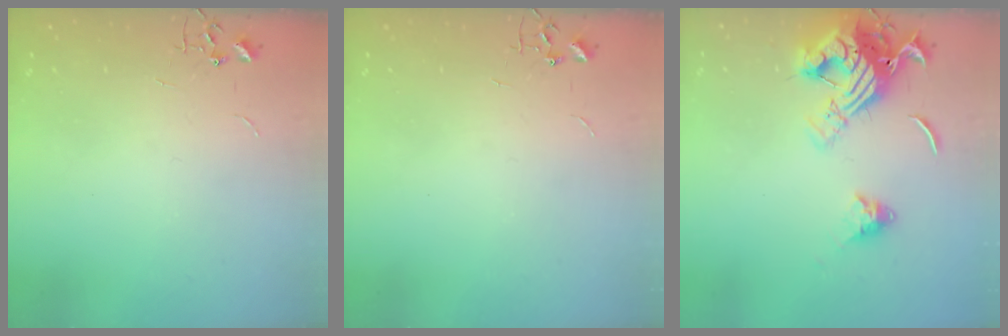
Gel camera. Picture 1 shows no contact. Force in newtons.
{"total": 0.0}
{"total": 17.5, "press": 17.4, "slide": 1.9}